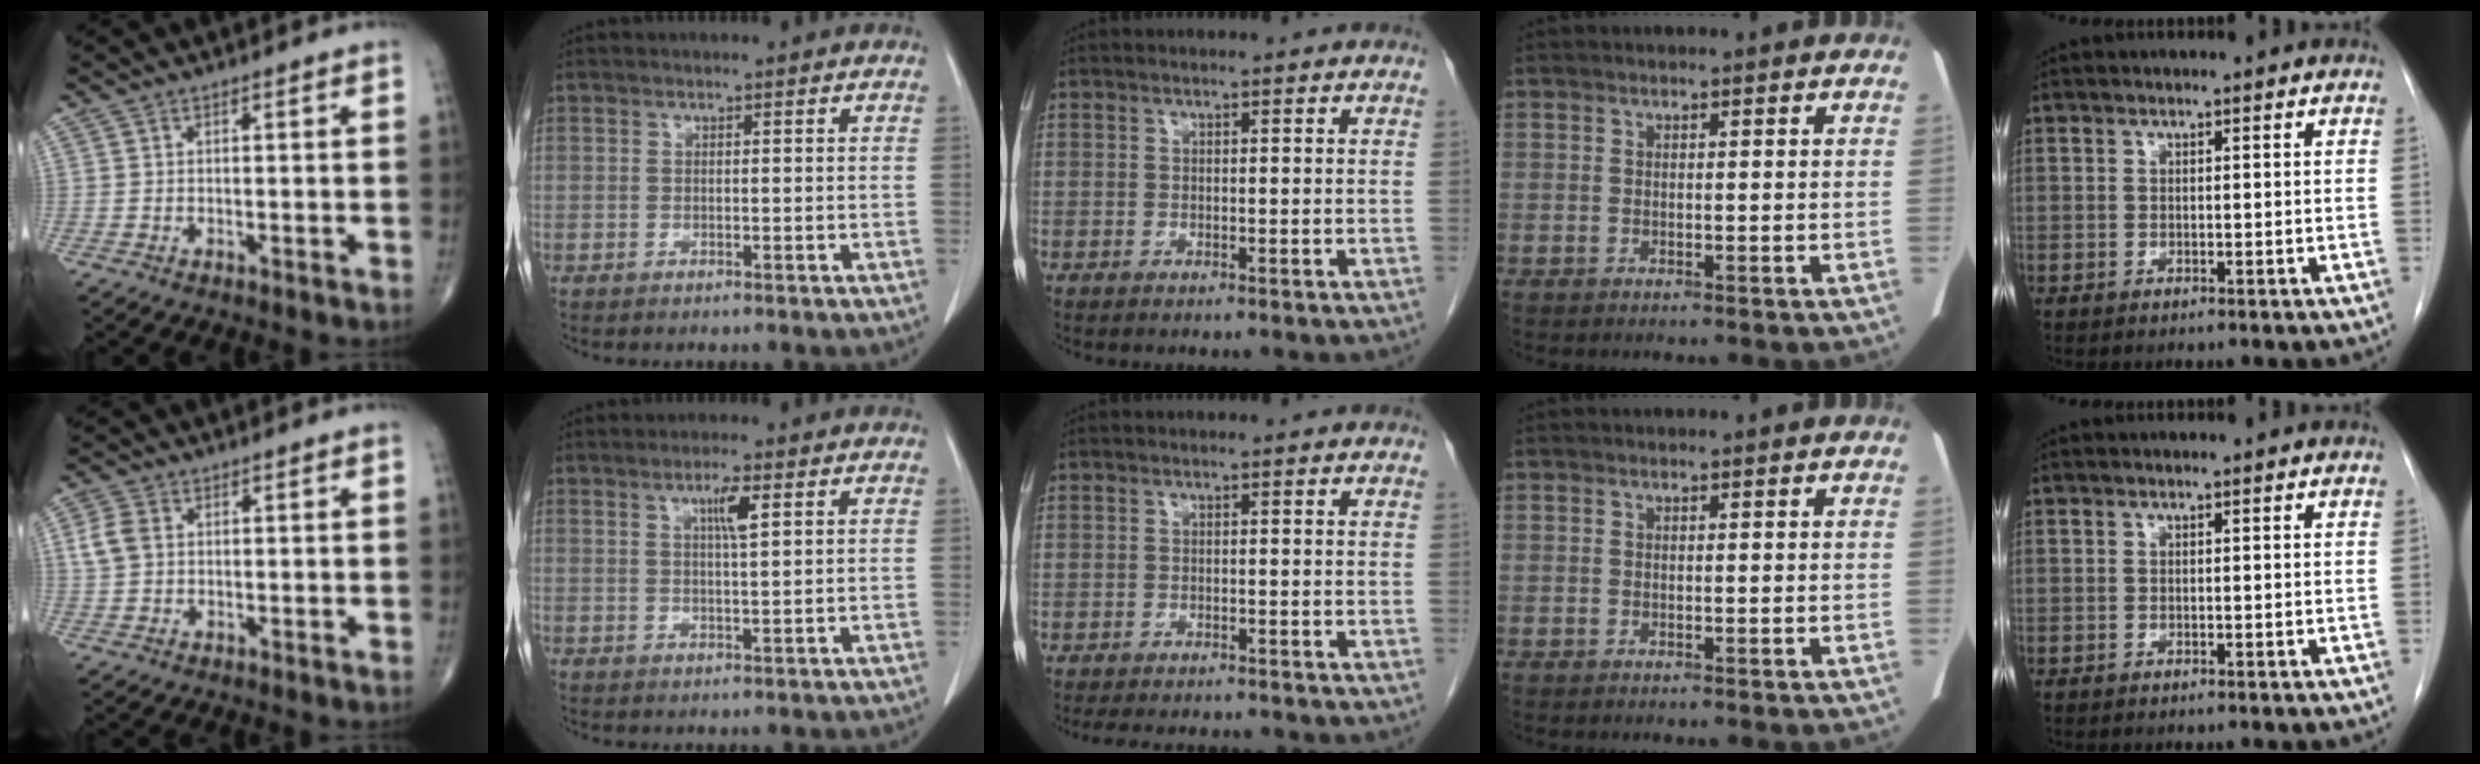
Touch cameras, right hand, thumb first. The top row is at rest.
{"thumb": {"total": 4.2, "force": [0.8, 3.1, 2.7], "torque": [-0.062, 0.006, 0.014]}, "index": {"total": 3.5, "force": [1.4, 0.2, 3.2], "torque": [-0.055, -0.001, 0.023]}, "middle": {"total": 6.8, "force": [-6.2, 1.6, 2.3], "torque": [-0.028, -0.006, -0.084]}}